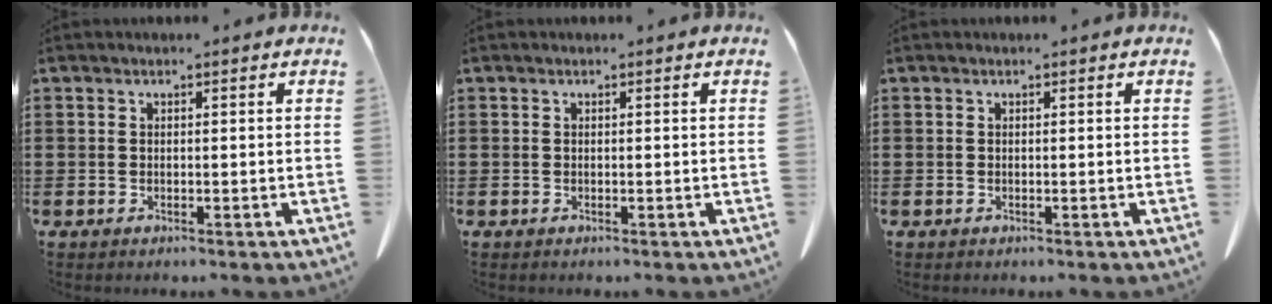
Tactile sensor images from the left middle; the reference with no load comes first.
{"total": 0.0}
{"total": 0.0}